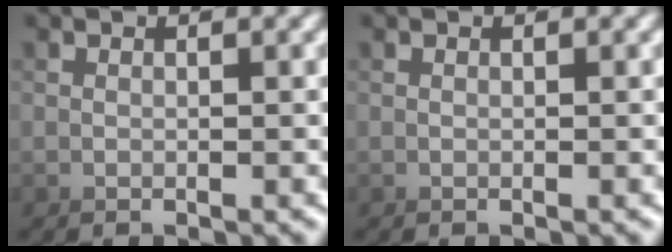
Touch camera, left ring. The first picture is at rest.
{"total": 0.0}